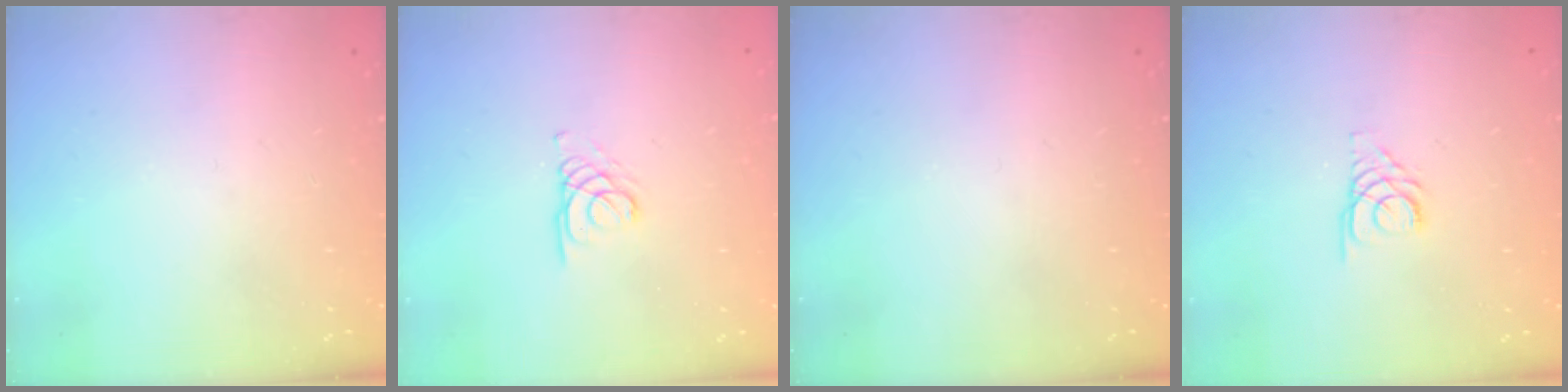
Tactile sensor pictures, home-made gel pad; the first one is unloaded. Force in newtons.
{"total": 1.7, "press": 1.7, "slide": 0.2}
{"total": 0.0}
{"total": 3.4, "press": 3.3, "slide": 0.3}